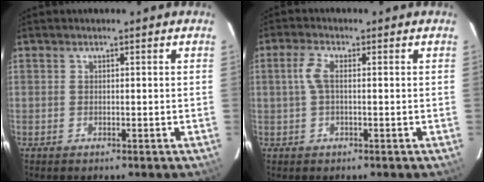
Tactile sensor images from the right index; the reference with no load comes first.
{"total": 3.3, "force": [0.1, 1.1, 3.1], "torque": [-0.069, 0.007, 0.004]}